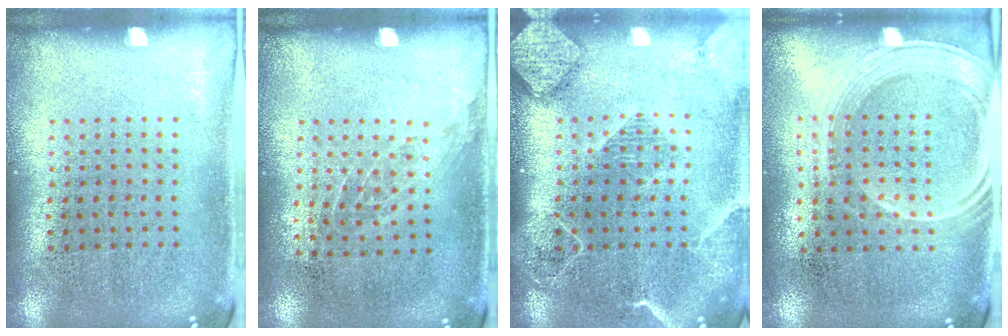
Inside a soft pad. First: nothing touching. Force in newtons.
{"total": 0.9, "press": 0.7, "slide": 0.6}
{"total": 2.1, "press": 1.9, "slide": 1.0}
{"total": 1.6, "press": 1.4, "slide": 0.8}